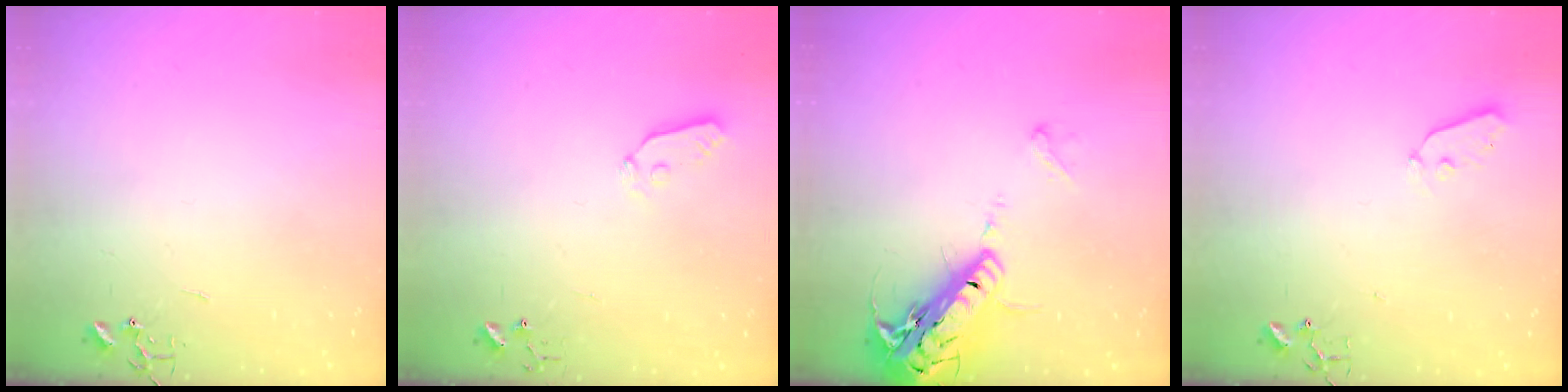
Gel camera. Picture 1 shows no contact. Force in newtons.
{"total": 3.8, "press": 3.8, "slide": 0.6}
{"total": 20.3, "press": 19.9, "slide": 3.9}
{"total": 4.3, "press": 4.3, "slide": 0.7}